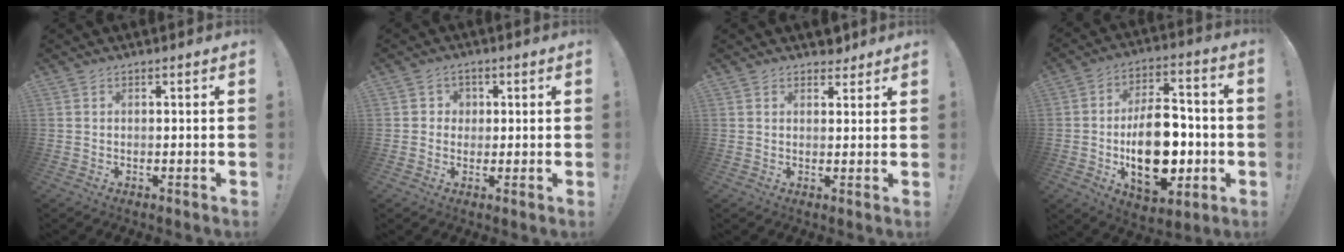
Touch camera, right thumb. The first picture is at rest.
{"total": 3.0, "force": [0.1, 2.9, 0.6], "torque": [-0.010, 0.004, 0.002]}
{"total": 3.2, "force": [2.5, 1.9, 0.7], "torque": [0.002, -0.015, 0.044]}
{"total": 21.1, "force": [-4.1, 12.6, 16.5], "torque": [-0.267, 0.016, -0.056]}